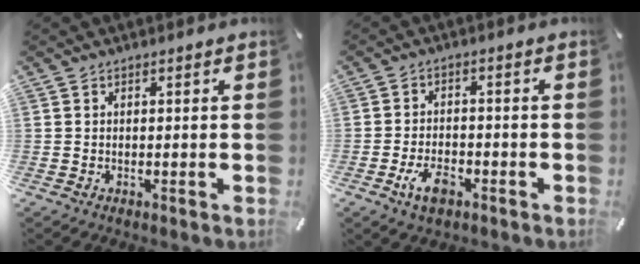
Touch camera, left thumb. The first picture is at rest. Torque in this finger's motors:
{"motor_torque": [0.03, 0.45, 0.15, -0.02, 0.06]}